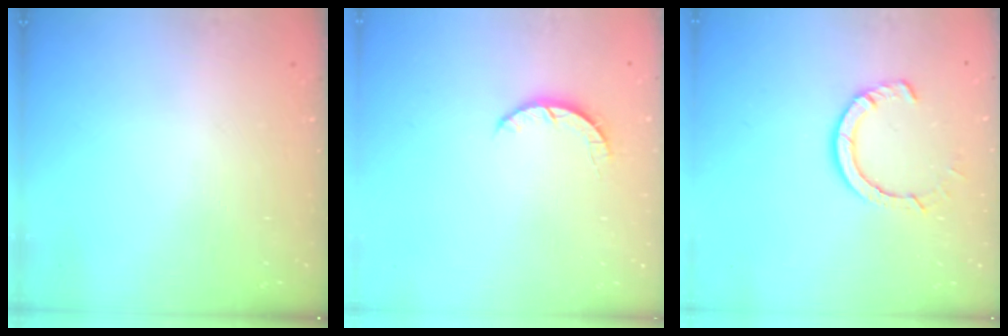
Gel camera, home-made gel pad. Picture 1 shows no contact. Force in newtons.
{"total": 2.5, "press": 2.4, "slide": 0.4}
{"total": 7.5, "press": 7.4, "slide": 1.0}